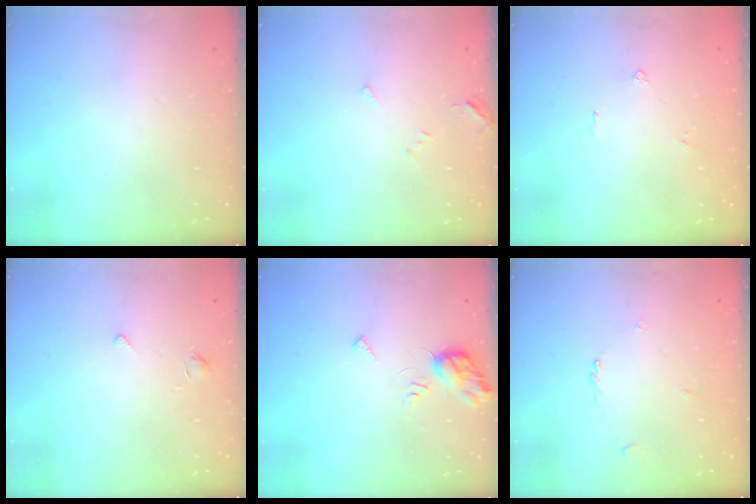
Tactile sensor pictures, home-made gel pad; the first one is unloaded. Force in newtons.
{"total": 5.1, "press": 5.1, "slide": 0.5}
{"total": 2.0, "press": 2.0, "slide": 0.5}
{"total": 1.9, "press": 1.8, "slide": 0.4}
{"total": 7.4, "press": 7.4, "slide": 0.6}
{"total": 1.2, "press": 1.2, "slide": 0.4}